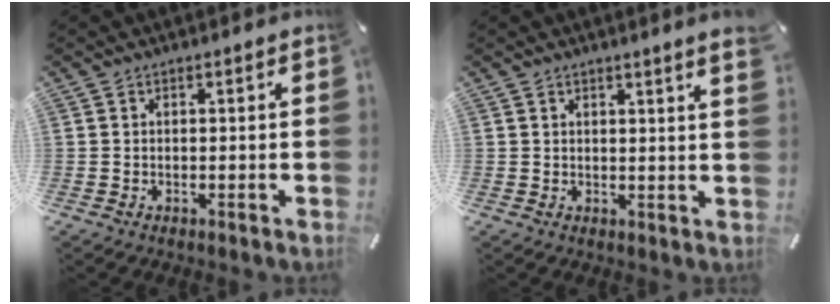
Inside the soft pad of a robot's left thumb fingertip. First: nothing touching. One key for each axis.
{"total": 2.5, "fx": 1.8, "fy": -0.1, "fz": 1.7, "tx": -0.035, "ty": -0.003, "tz": 0.033}